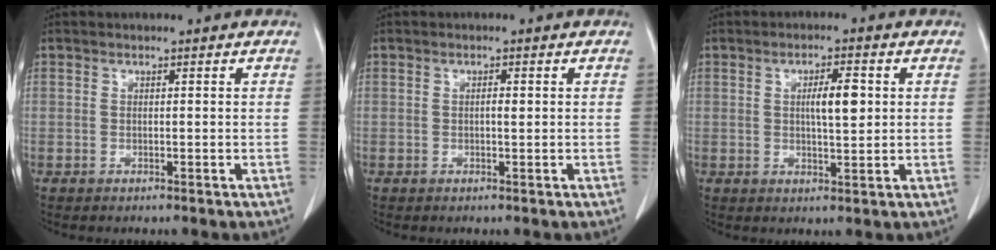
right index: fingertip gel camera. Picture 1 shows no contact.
{"total": 1.0, "force": [0.1, 0.2, 1.0], "torque": [-0.018, 0.001, 0.002]}
{"total": 4.8, "force": [0.8, 1.1, 4.6], "torque": [-0.077, 0.003, 0.014]}